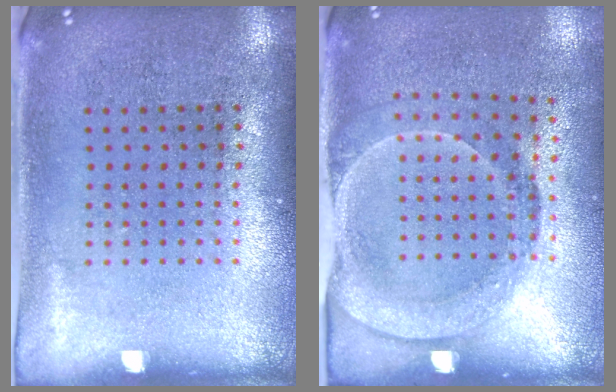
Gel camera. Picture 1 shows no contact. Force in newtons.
{"total": 1.7, "press": 1.3, "slide": 1.1}